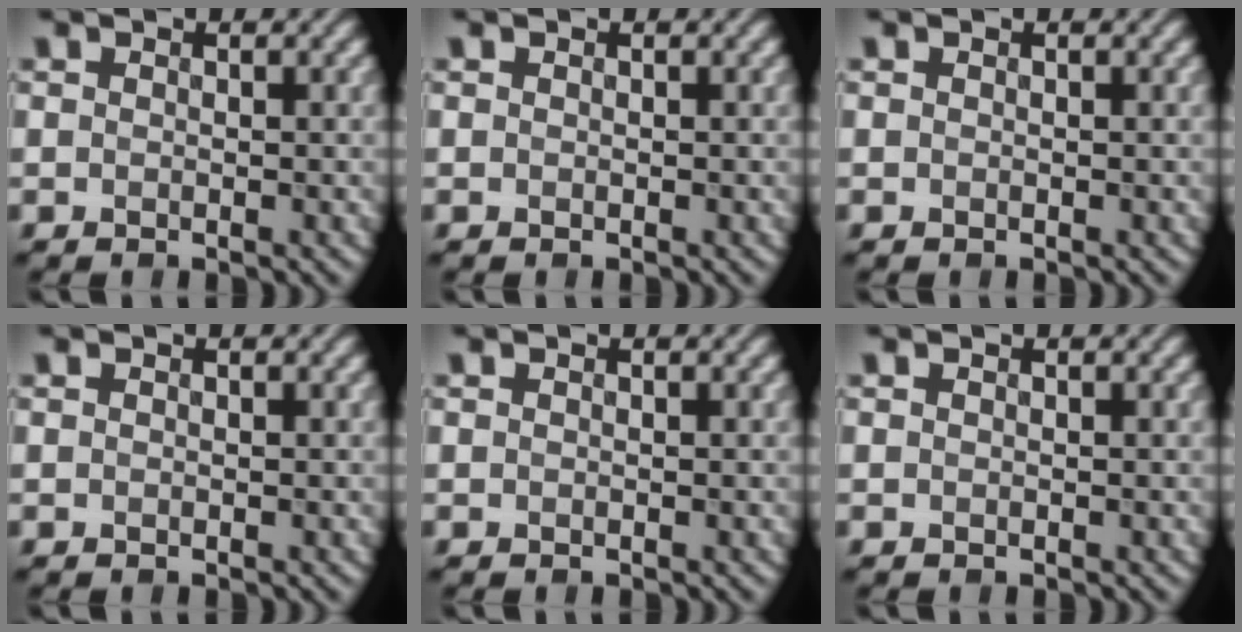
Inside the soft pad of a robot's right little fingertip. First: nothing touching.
{"total": 0.0}
{"total": 0.0}
{"total": 0.0}
{"total": 0.0}
{"total": 0.0}